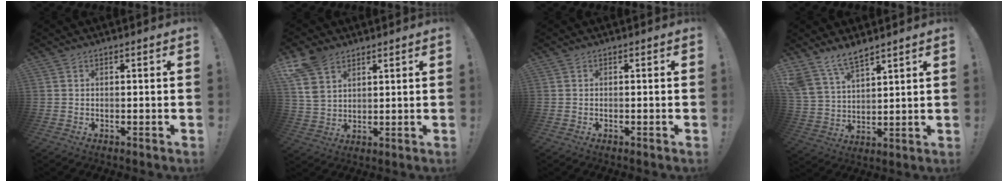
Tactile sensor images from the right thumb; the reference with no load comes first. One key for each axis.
{"total": 9.5, "fx": 6.2, "fy": 5.6, "fz": 4.5, "tx": -0.083, "ty": -0.019, "tz": 0.125}
{"total": 0.0}
{"total": 9.2, "fx": 7.8, "fy": 3.5, "fz": 3.5, "tx": -0.083, "ty": -0.042, "tz": 0.156}